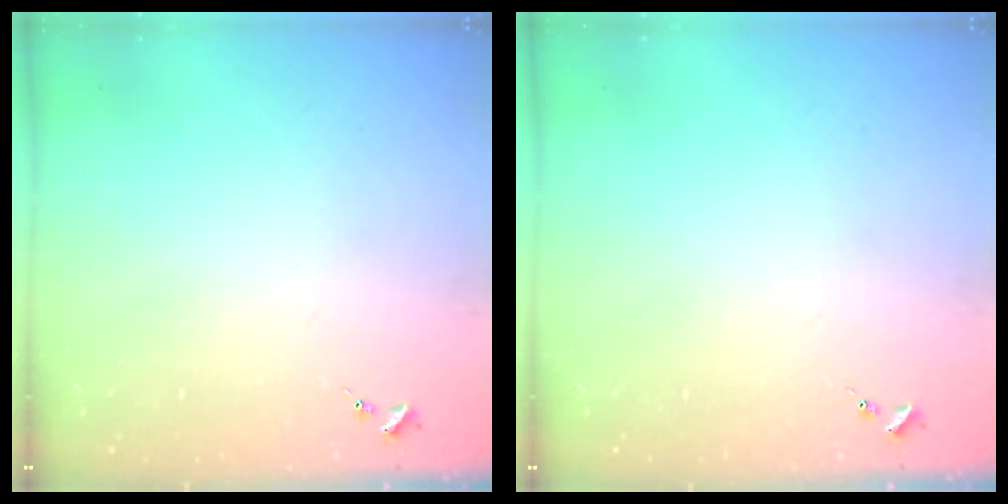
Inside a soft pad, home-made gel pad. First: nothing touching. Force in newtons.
{"total": 0.0}